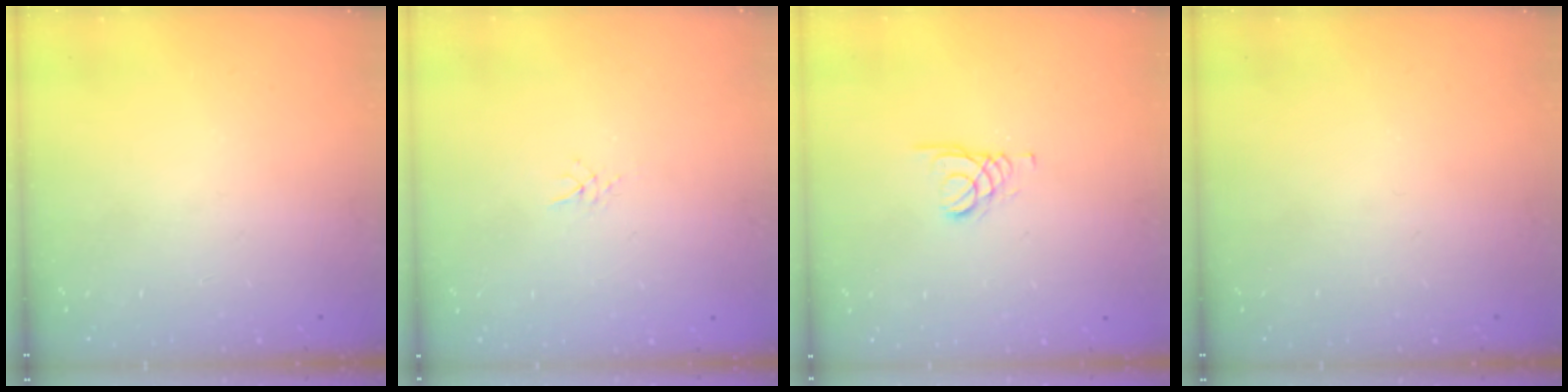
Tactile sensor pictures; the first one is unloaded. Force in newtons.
{"total": 3.1, "press": 3.0, "slide": 0.5}
{"total": 1.8, "press": 1.8, "slide": 0.2}
{"total": 0.0}